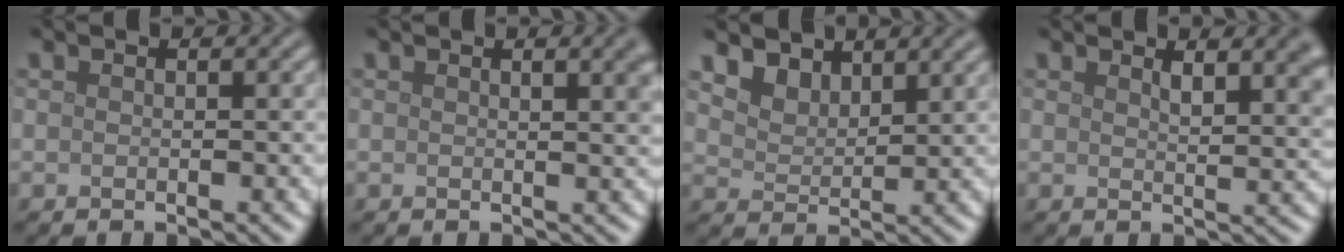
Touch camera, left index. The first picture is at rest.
{"total": 3.0, "force": [1.2, 1.0, 2.6], "torque": [-0.018, 0.008, 0.013]}
{"total": 3.9, "force": [3.2, 1.8, 1.2], "torque": [-0.042, -0.015, 0.068]}
{"total": 3.9, "force": [2.3, 1.4, 2.8], "torque": [-0.031, 0.000, 0.034]}